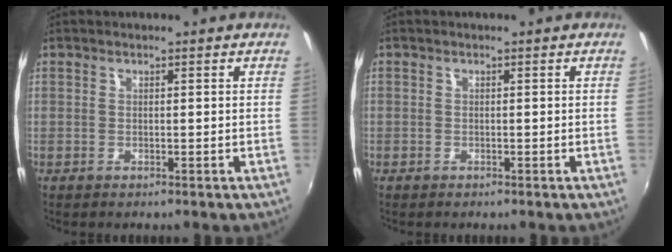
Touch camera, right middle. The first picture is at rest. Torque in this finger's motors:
{"motor_torque": [0.96, -1.18, 0.20, -0.21]}